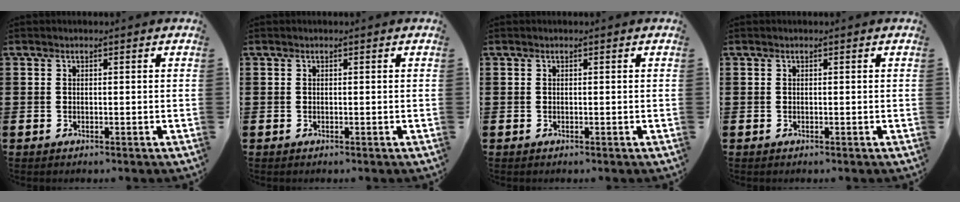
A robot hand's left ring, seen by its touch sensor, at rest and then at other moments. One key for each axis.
{"total": 0.0}
{"total": 0.0}
{"total": 0.0}